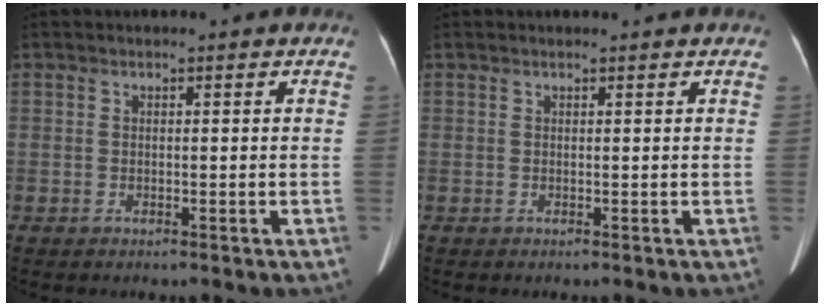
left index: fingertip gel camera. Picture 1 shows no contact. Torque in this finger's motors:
{"motor_torque": [-0.13, -0.01, 0.07, 0.03]}